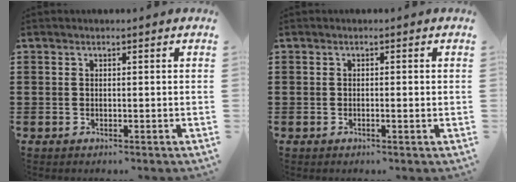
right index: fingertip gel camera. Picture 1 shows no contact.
{"total": 0.8, "force": [-0.2, -0.1, 0.8], "torque": [-0.014, -0.006, -0.004]}